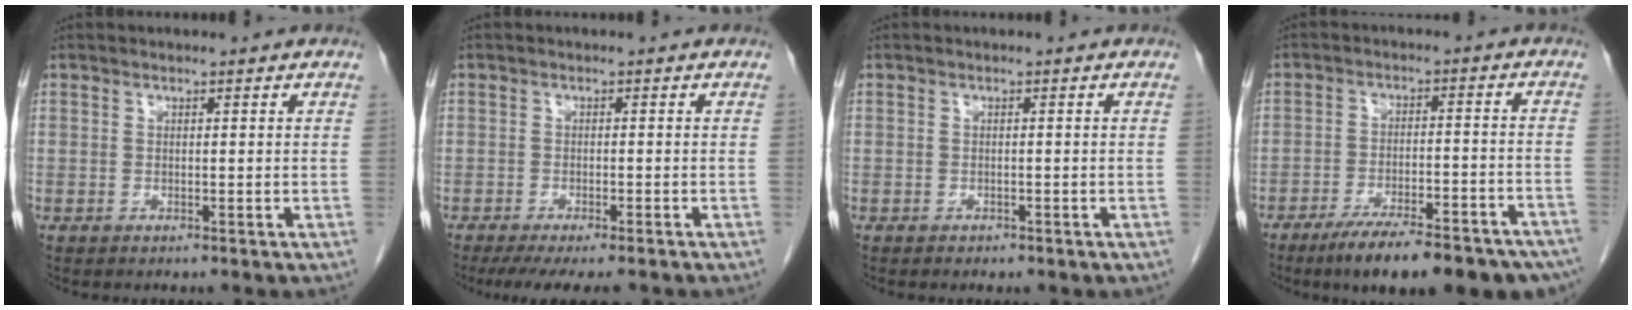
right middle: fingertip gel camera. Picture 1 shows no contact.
{"total": 9.1, "force": [-7.5, 1.8, 4.9], "torque": [-0.063, -0.011, -0.105]}
{"total": 0.9, "force": [-0.6, 0.5, 0.3], "torque": [-0.012, 0.000, -0.005]}
{"total": 19.8, "force": [-15.5, 4.3, 11.5], "torque": [-0.109, 0.006, -0.214]}